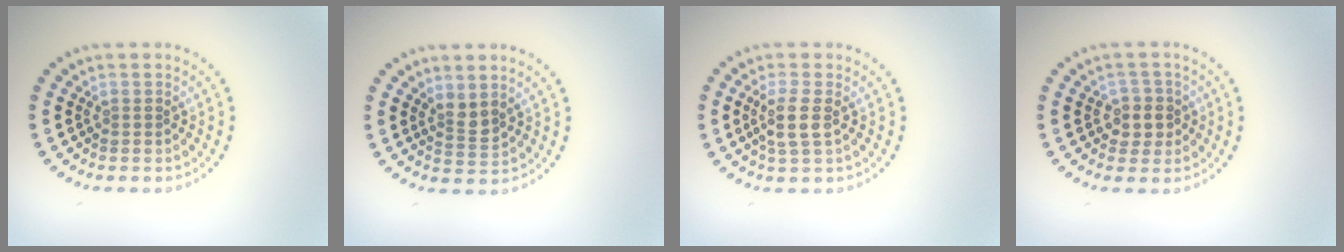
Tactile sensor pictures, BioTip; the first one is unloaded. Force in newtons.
{"total": 1.7, "press": 1.3, "slide": 1.2}
{"total": 2.4, "press": 2.0, "slide": 1.2}
{"total": 2.0, "press": 1.9, "slide": 0.8}